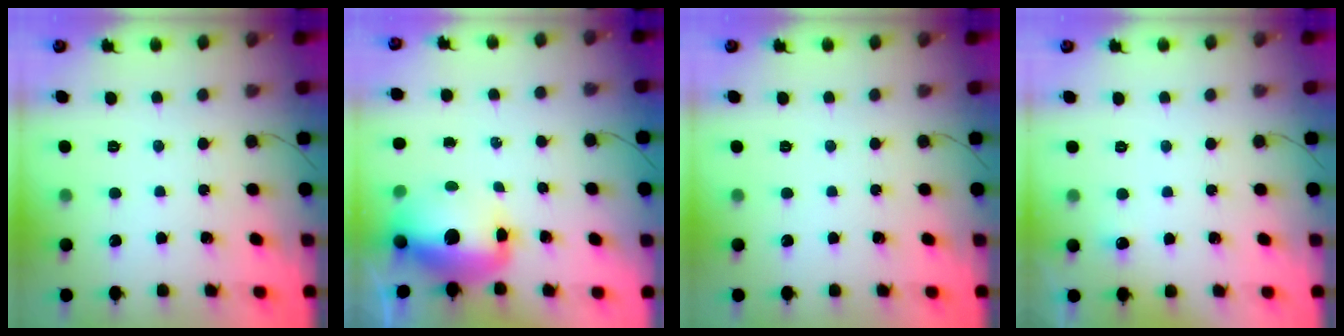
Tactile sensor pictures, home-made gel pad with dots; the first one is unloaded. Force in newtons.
{"total": 13.1, "press": 12.7, "slide": 3.3}
{"total": 0.0}
{"total": 10.2, "press": 2.6, "slide": 9.8}